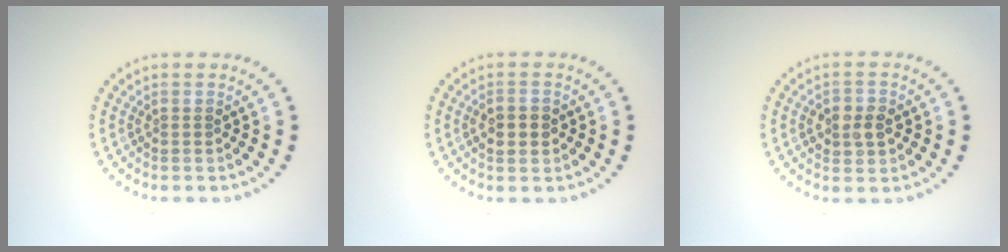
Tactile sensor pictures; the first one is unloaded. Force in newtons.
{"total": 2.2, "press": 2.2, "slide": 0.3}
{"total": 2.4, "press": 2.4, "slide": 0.2}